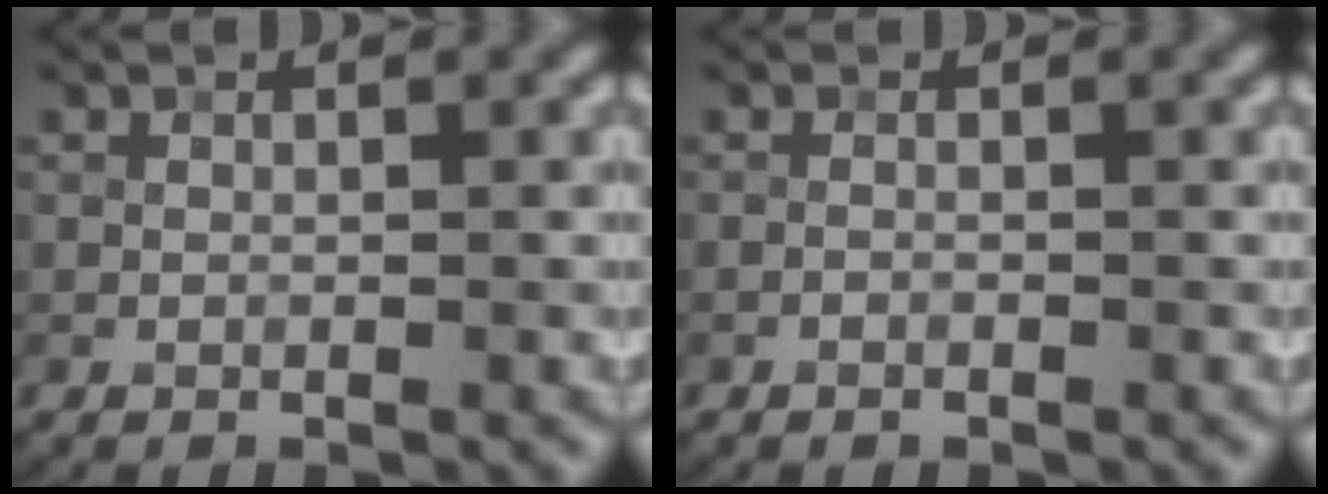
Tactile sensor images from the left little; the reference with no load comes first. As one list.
[{"total": 0.5, "force": [-0.5, -0.1, 0.0], "torque": [0.005, 0.000, -0.010]}]